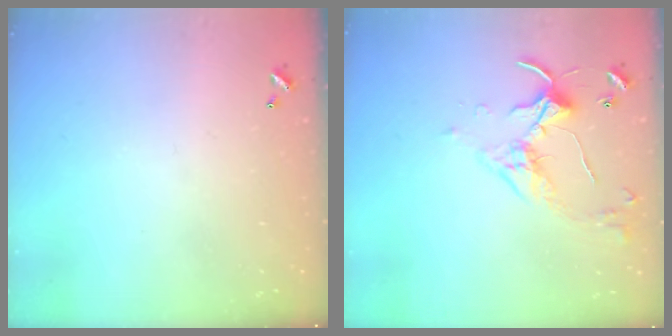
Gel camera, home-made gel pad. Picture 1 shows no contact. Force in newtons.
{"total": 3.9, "press": 3.9, "slide": 0.3}